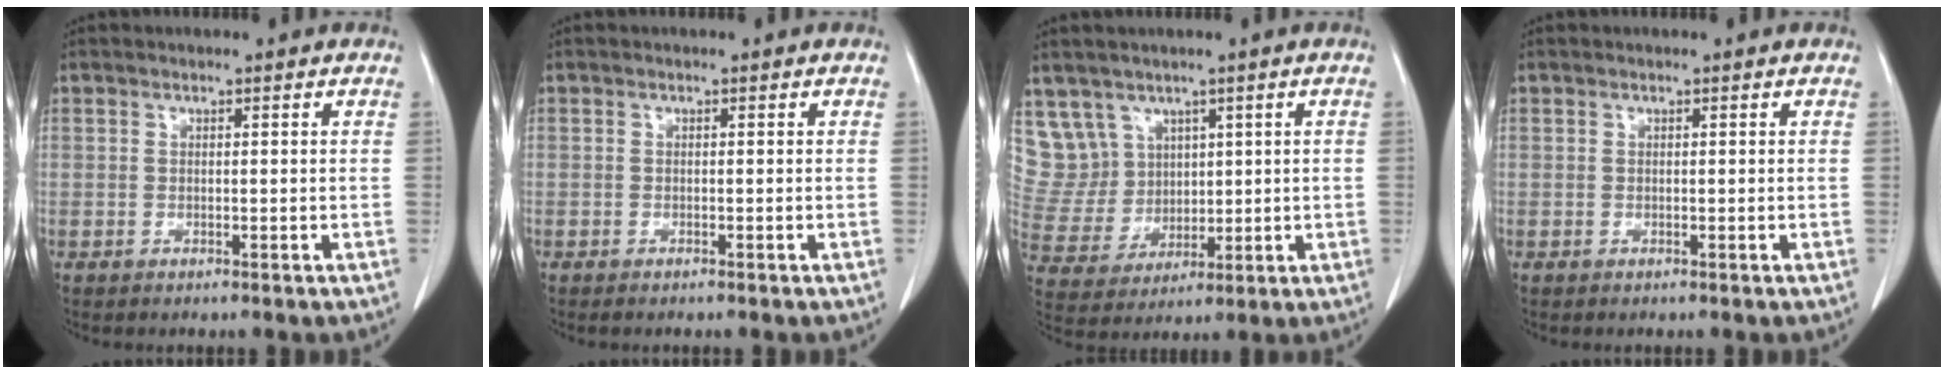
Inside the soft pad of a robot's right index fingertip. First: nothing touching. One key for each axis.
{"total": 0.0}
{"total": 8.7, "fx": 5.0, "fy": 7.1, "fz": 0.4, "tx": -0.020, "ty": 0.030, "tz": 0.116}
{"total": 0.0}